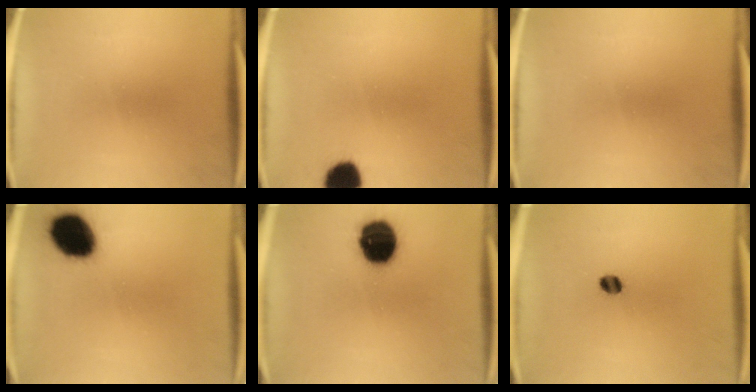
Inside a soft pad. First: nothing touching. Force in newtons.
{"total": 8.0}
{"total": 0.0}
{"total": 14.7}
{"total": 15.1}
{"total": 2.8}